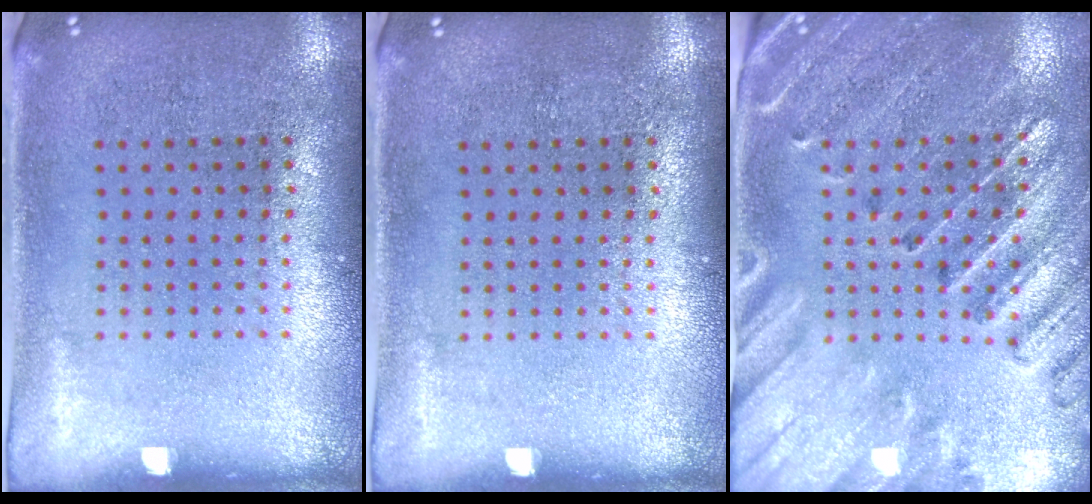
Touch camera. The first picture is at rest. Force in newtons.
{"total": 0.0}
{"total": 2.8, "press": 2.6, "slide": 0.9}